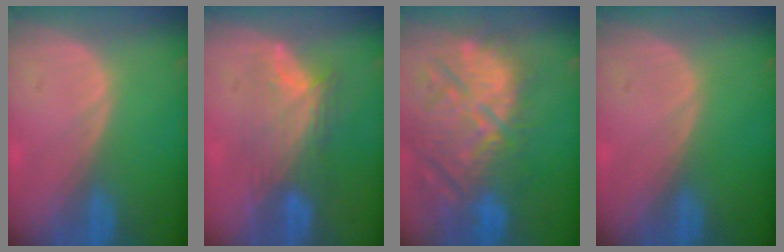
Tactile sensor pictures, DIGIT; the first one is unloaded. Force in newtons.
{"total": 7.0, "press": 6.8, "slide": 1.9}
{"total": 14.9, "press": 12.9, "slide": 7.4}
{"total": 0.0}